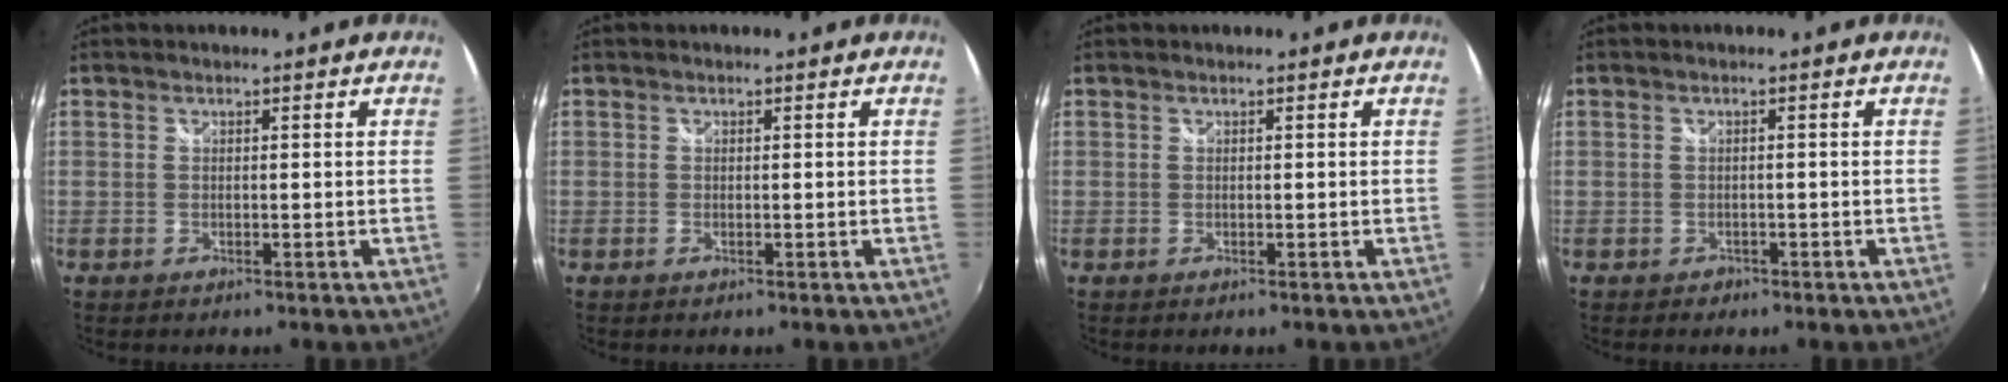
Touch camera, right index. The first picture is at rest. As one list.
[{"total": 0.0}, {"total": 0.0}, {"total": 1.6, "force": [-1.0, 1.2, 0.3], "torque": [-0.010, -0.002, -0.012]}]